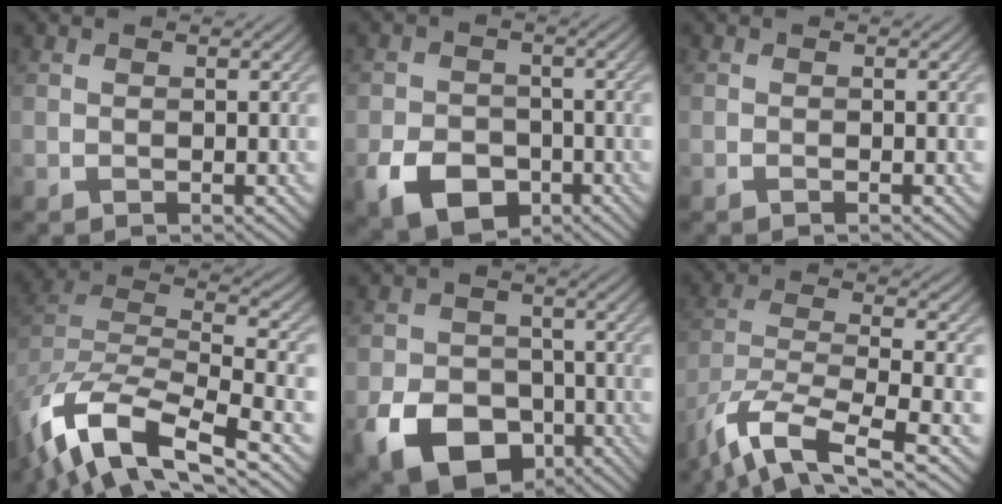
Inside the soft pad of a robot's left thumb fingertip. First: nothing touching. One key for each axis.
{"total": 7.1, "fx": -3.5, "fy": 4.9, "fz": 3.8, "tx": -0.076, "ty": -0.014, "tz": -0.065}
{"total": 0.5, "fx": -0.4, "fy": 0.0, "fz": 0.4, "tx": -0.007, "ty": -0.001, "tz": -0.009}
{"total": 14.4, "fx": -9.0, "fy": 5.1, "fz": 10.0, "tx": -0.226, "ty": -0.021, "tz": -0.157}
{"total": 10.8, "fx": -5.4, "fy": 7.5, "fz": 5.7, "tx": -0.121, "ty": -0.030, "tz": -0.099}
{"total": 12.4, "fx": -8.4, "fy": 3.4, "fz": 8.5, "tx": -0.186, "ty": -0.016, "tz": -0.149}